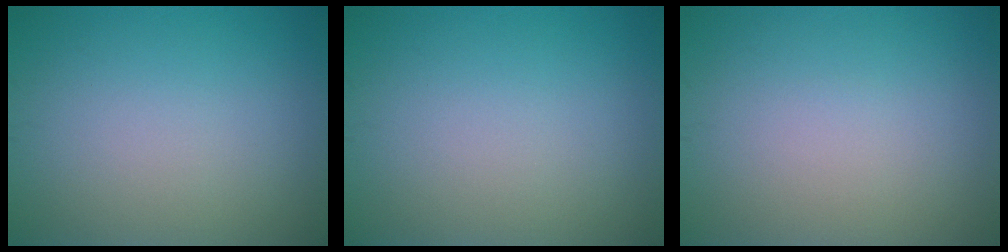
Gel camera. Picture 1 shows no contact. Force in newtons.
{"total": 0.0}
{"total": 0.0}